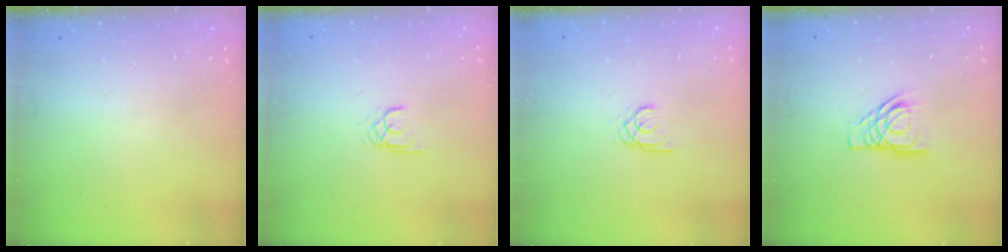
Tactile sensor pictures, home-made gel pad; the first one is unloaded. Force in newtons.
{"total": 1.5, "press": 1.5, "slide": 0.1}
{"total": 1.9, "press": 1.9, "slide": 0.0}
{"total": 7.9, "press": 7.9, "slide": 0.8}